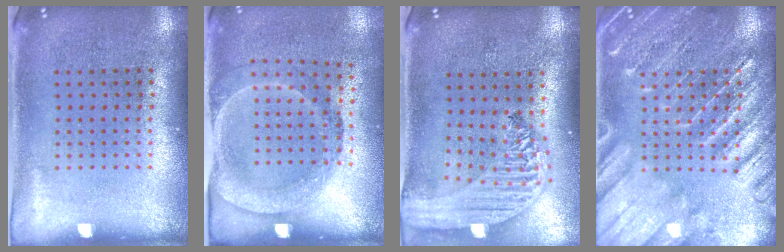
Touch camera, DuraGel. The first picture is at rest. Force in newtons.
{"total": 1.7, "press": 1.2, "slide": 1.2}
{"total": 2.5, "press": 2.2, "slide": 1.4}
{"total": 4.9, "press": 4.9, "slide": 0.7}